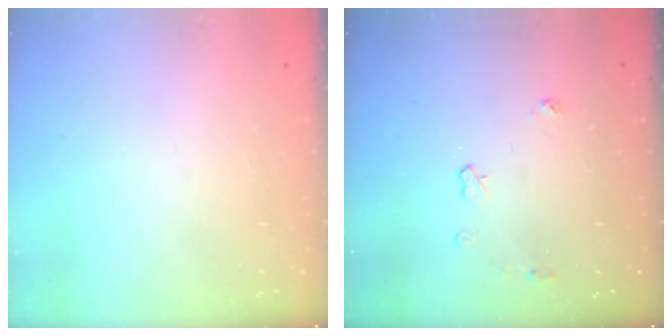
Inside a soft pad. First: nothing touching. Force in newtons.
{"total": 4.0, "press": 3.9, "slide": 0.5}